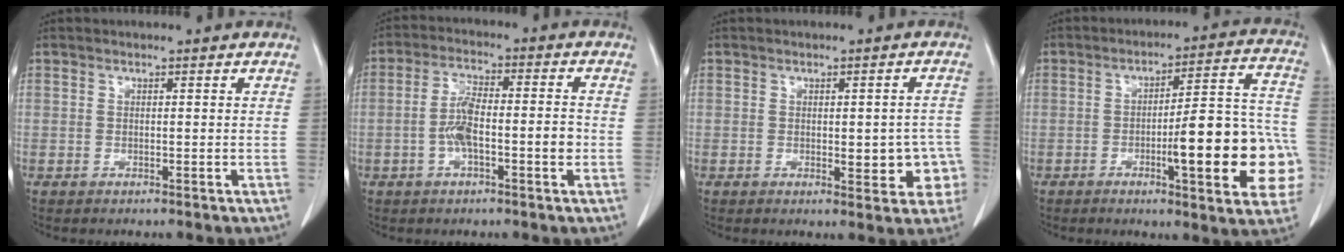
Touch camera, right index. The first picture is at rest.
{"total": 7.1, "force": [-1.6, 1.9, 6.6], "torque": [-0.130, 0.019, -0.029]}
{"total": 5.9, "force": [-1.3, 2.6, 5.1], "torque": [-0.043, 0.014, -0.007]}
{"total": 18.2, "force": [-4.7, 3.1, 17.3], "torque": [-0.162, 0.033, -0.051]}